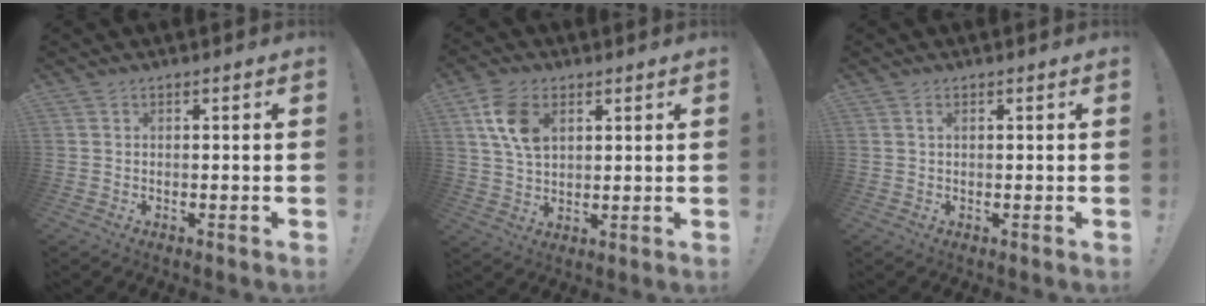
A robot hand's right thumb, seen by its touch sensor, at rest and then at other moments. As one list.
[{"total": 10.2, "force": [4.2, 6.4, 6.8], "torque": [-0.129, -0.007, 0.080]}, {"total": 0.8, "force": [0.3, 0.3, 0.7], "torque": [-0.017, 0.003, 0.006]}]